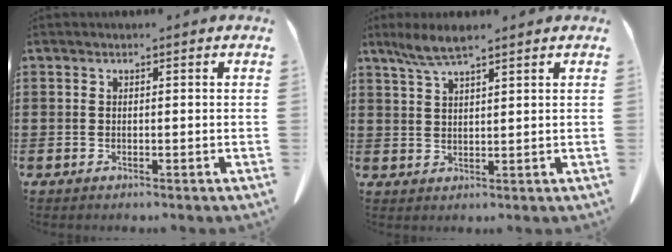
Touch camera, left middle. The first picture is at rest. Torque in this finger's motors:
{"motor_torque": [0.06, -0.02, 0.28, 0.06]}